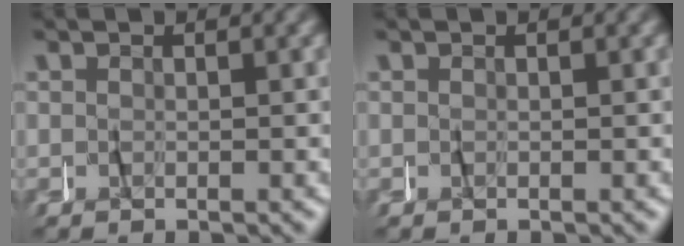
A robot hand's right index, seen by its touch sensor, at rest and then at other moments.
{"total": 0.0}